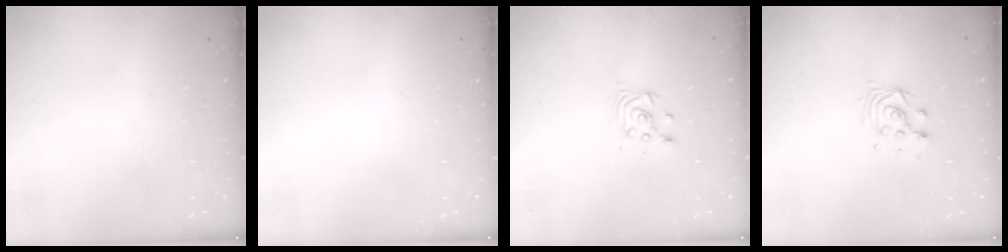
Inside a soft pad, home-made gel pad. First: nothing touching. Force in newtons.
{"total": 0.0}
{"total": 3.4, "press": 3.4, "slide": 0.4}
{"total": 5.0, "press": 5.0, "slide": 0.1}